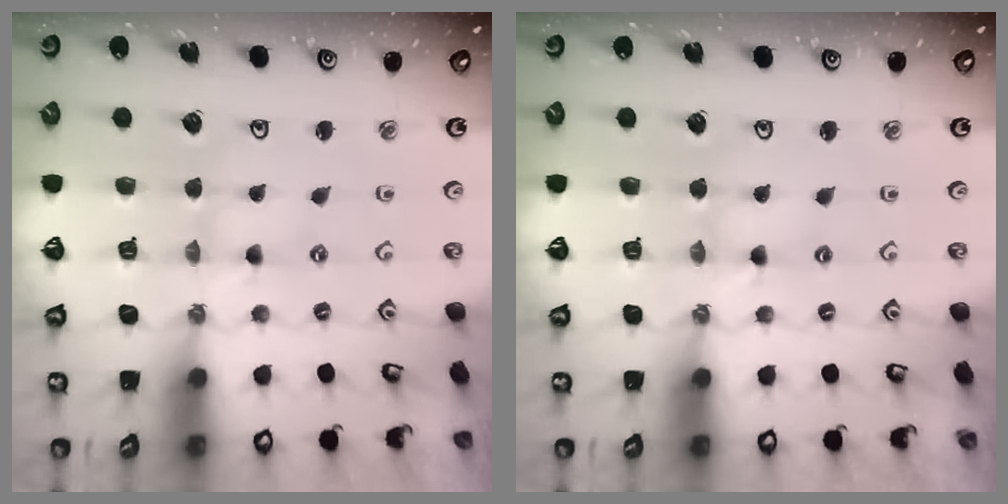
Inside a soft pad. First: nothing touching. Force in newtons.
{"total": 1.5, "press": 1.5, "slide": 0.2}